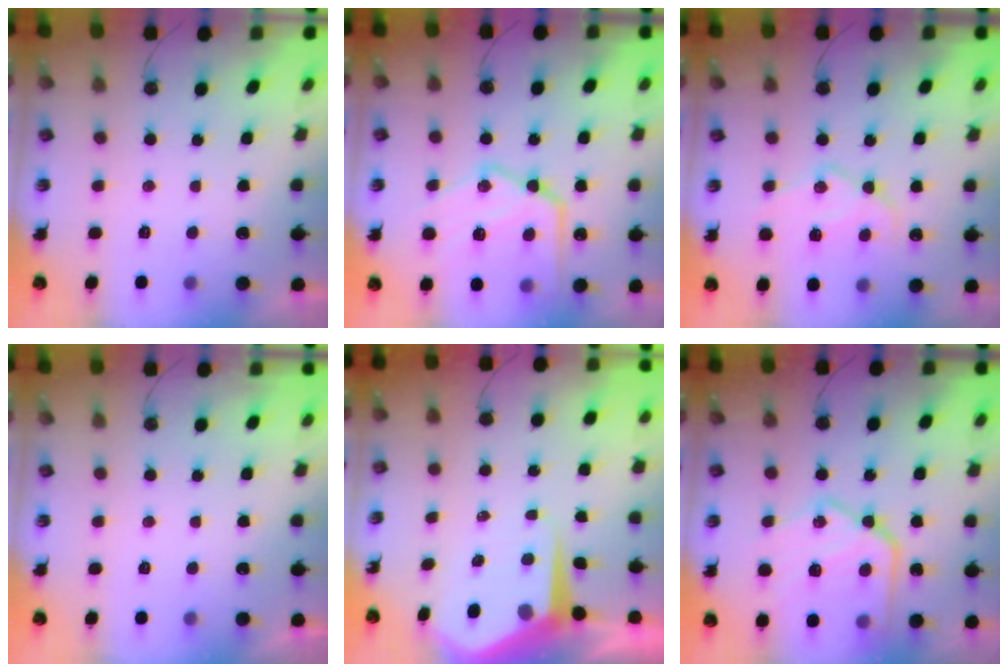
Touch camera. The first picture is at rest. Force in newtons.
{"total": 21.6, "press": 21.6, "slide": 1.5}
{"total": 13.8, "press": 13.7, "slide": 1.0}
{"total": 0.0}
{"total": 8.9, "press": 8.8, "slide": 1.0}
{"total": 23.0, "press": 22.9, "slide": 2.1}